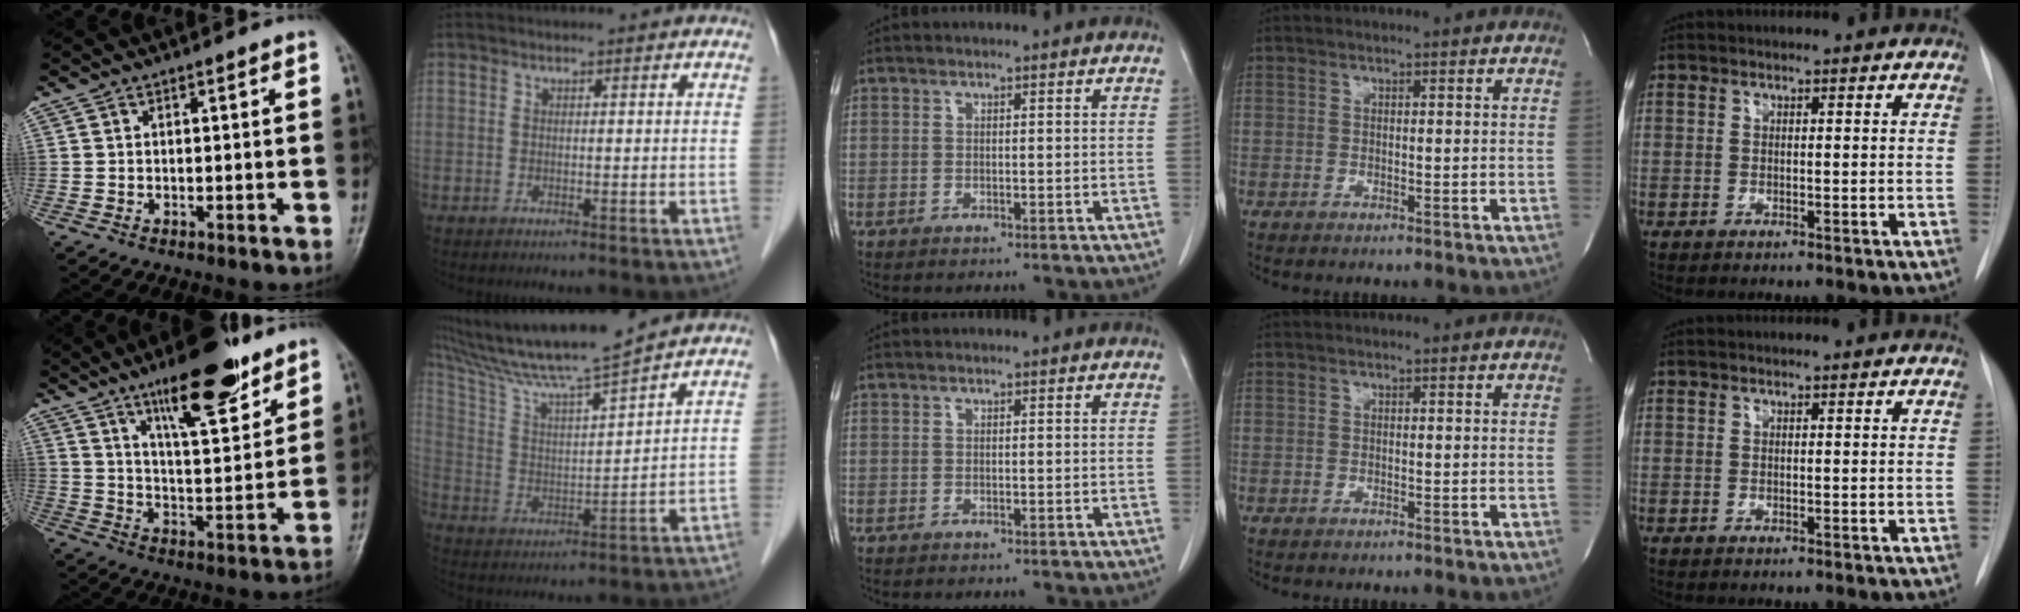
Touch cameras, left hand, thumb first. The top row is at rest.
{"thumb": {"total": 16.1, "force": [10.7, 4.6, 11.2], "torque": [-0.147, -0.061, 0.175]}, "index": {"total": 14.6, "force": [12.6, -1.0, 7.4], "torque": [-0.144, 0.012, 0.226]}}